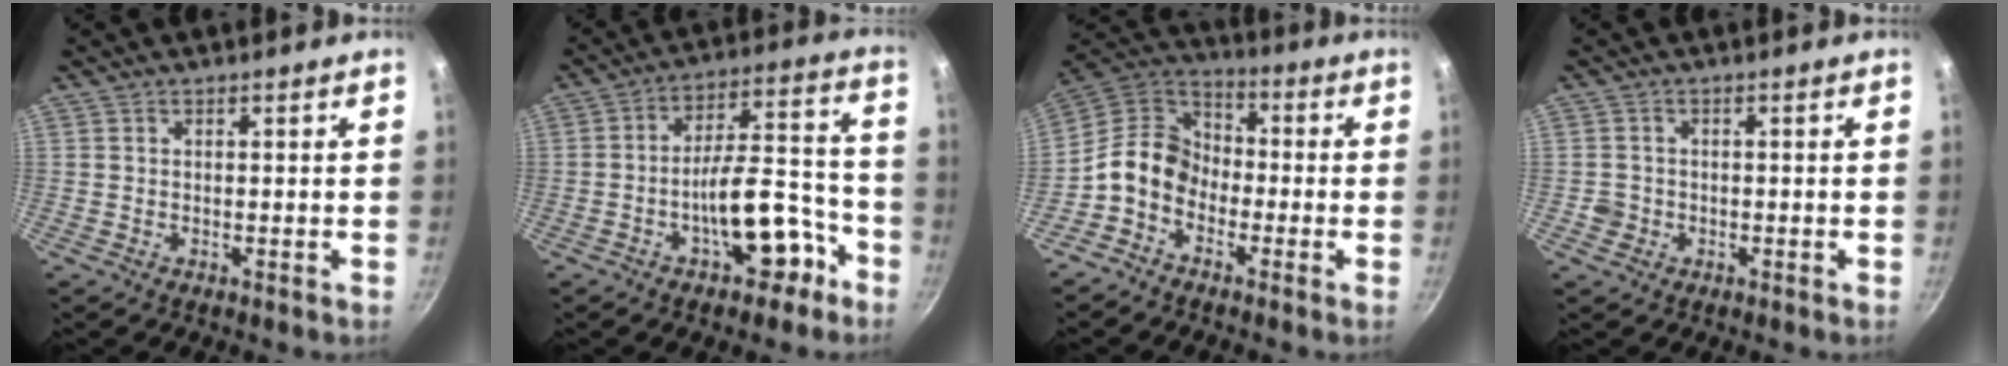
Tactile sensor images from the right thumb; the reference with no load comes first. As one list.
[{"total": 14.1, "force": [-6.6, 6.4, 10.7], "torque": [-0.115, 0.083, -0.087]}, {"total": 11.0, "force": [-3.7, 8.5, 5.9], "torque": [-0.080, 0.056, -0.102]}, {"total": 2.3, "force": [-0.8, 2.1, 0.5], "torque": [0.000, 0.011, -0.009]}]